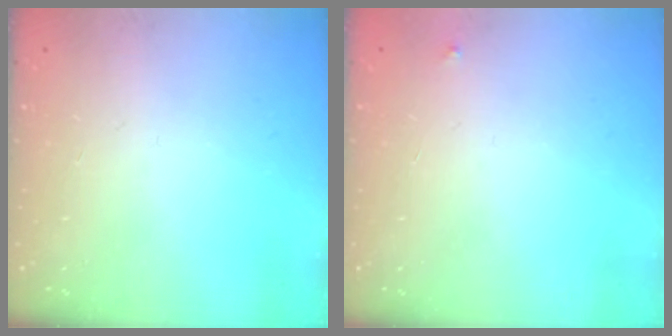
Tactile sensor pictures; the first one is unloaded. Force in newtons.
{"total": 2.5, "press": 2.4, "slide": 0.4}